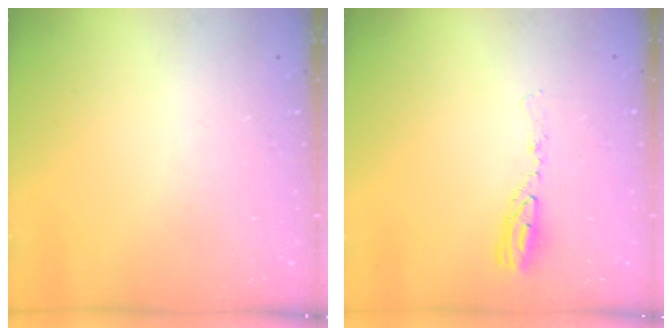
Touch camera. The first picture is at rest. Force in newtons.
{"total": 6.5, "press": 6.5, "slide": 0.7}